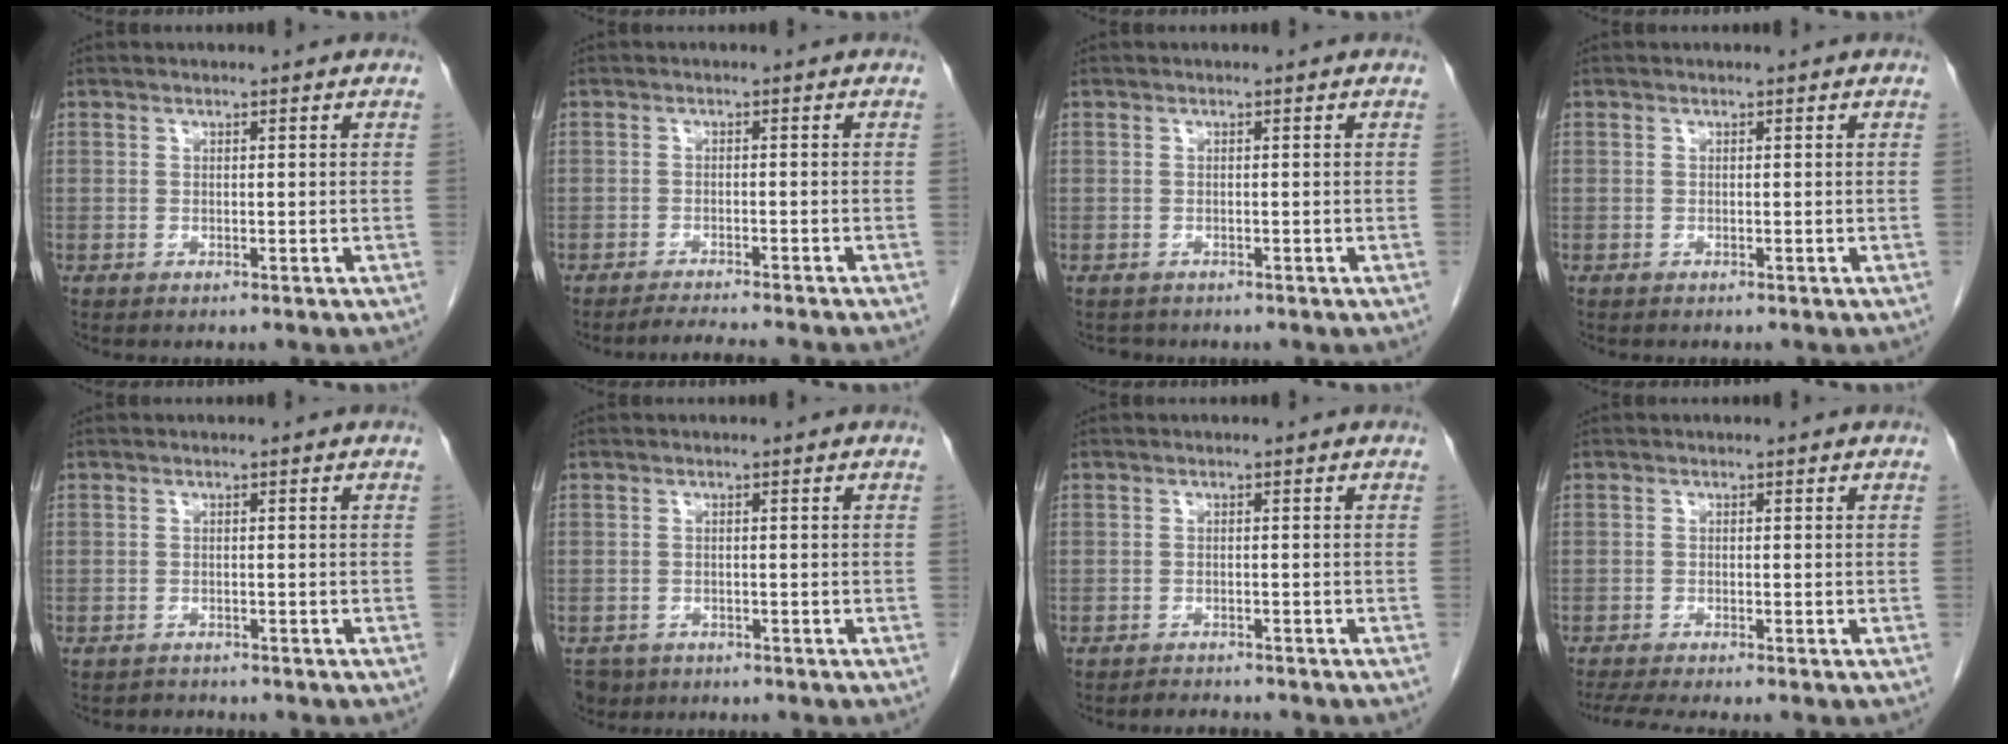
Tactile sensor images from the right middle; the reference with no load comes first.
{"total": 5.0, "force": [-4.6, -0.5, 1.9], "torque": [-0.026, -0.014, -0.070]}
{"total": 1.0, "force": [-0.9, 0.6, -0.1], "torque": [-0.007, 0.000, -0.012]}
{"total": 0.0}
{"total": 1.2, "force": [-1.1, 0.2, -0.4], "torque": [0.002, -0.006, -0.017]}
{"total": 3.3, "force": [-2.4, 2.2, 0.2], "torque": [-0.004, 0.001, -0.039]}
{"total": 2.0, "force": [-2.0, 0.2, 0.2], "torque": [-0.007, -0.009, -0.030]}
{"total": 4.5, "force": [-3.9, -0.6, 2.2], "torque": [-0.042, -0.018, -0.069]}